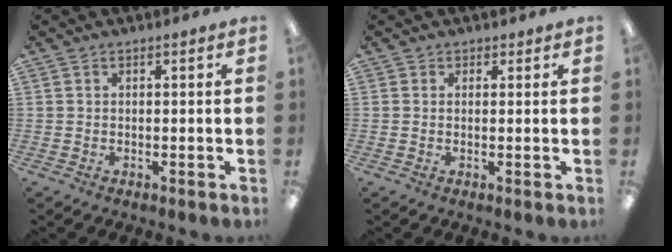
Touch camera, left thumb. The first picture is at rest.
{"total": 0.9, "force": [0.6, 0.7, 0.0], "torque": [0.008, -0.001, 0.009]}